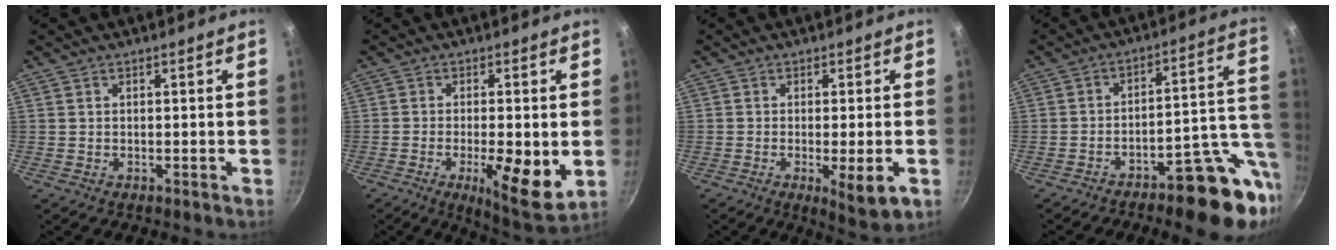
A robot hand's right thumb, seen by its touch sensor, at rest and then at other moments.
{"total": 10.7, "force": [-2.4, 2.9, 10.1], "torque": [-0.150, -0.009, -0.032]}
{"total": 7.0, "force": [-2.0, 1.4, 6.5], "torque": [-0.100, -0.009, -0.023]}
{"total": 14.5, "force": [-6.3, 5.2, 12.0], "torque": [-0.120, 0.049, -0.088]}